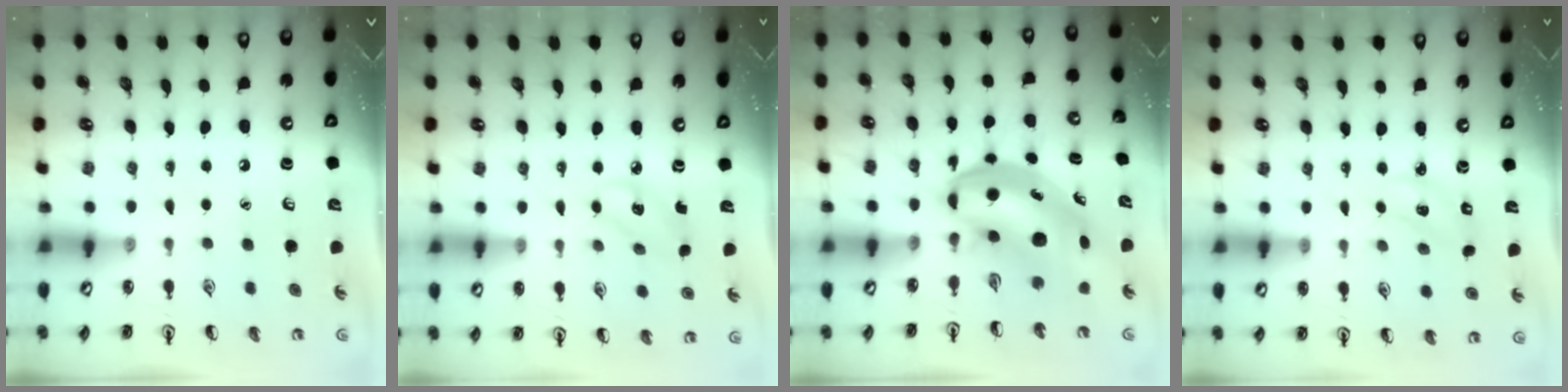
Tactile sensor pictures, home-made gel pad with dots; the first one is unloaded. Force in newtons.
{"total": 2.9, "press": 2.8, "slide": 0.7}
{"total": 7.6, "press": 7.4, "slide": 2.0}
{"total": 2.2, "press": 2.1, "slide": 0.4}